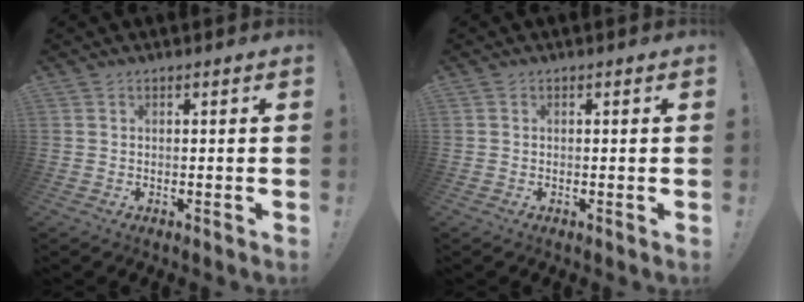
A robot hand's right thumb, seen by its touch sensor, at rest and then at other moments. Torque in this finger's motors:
{"motor_torque": [-0.18, -0.12, -0.05, 0.01, -0.04]}